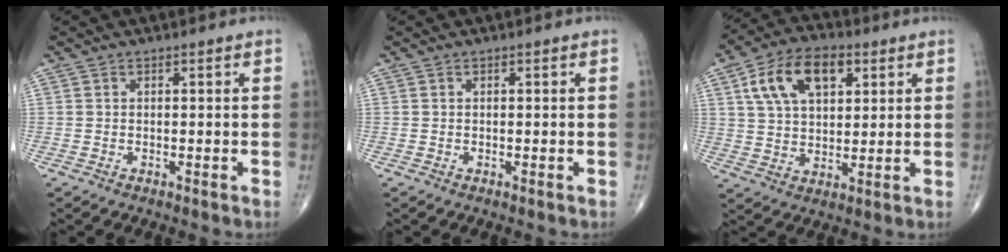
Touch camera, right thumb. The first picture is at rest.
{"total": 0.0}
{"total": 13.5, "force": [5.2, 7.8, 9.7], "torque": [-0.156, 0.000, 0.091]}